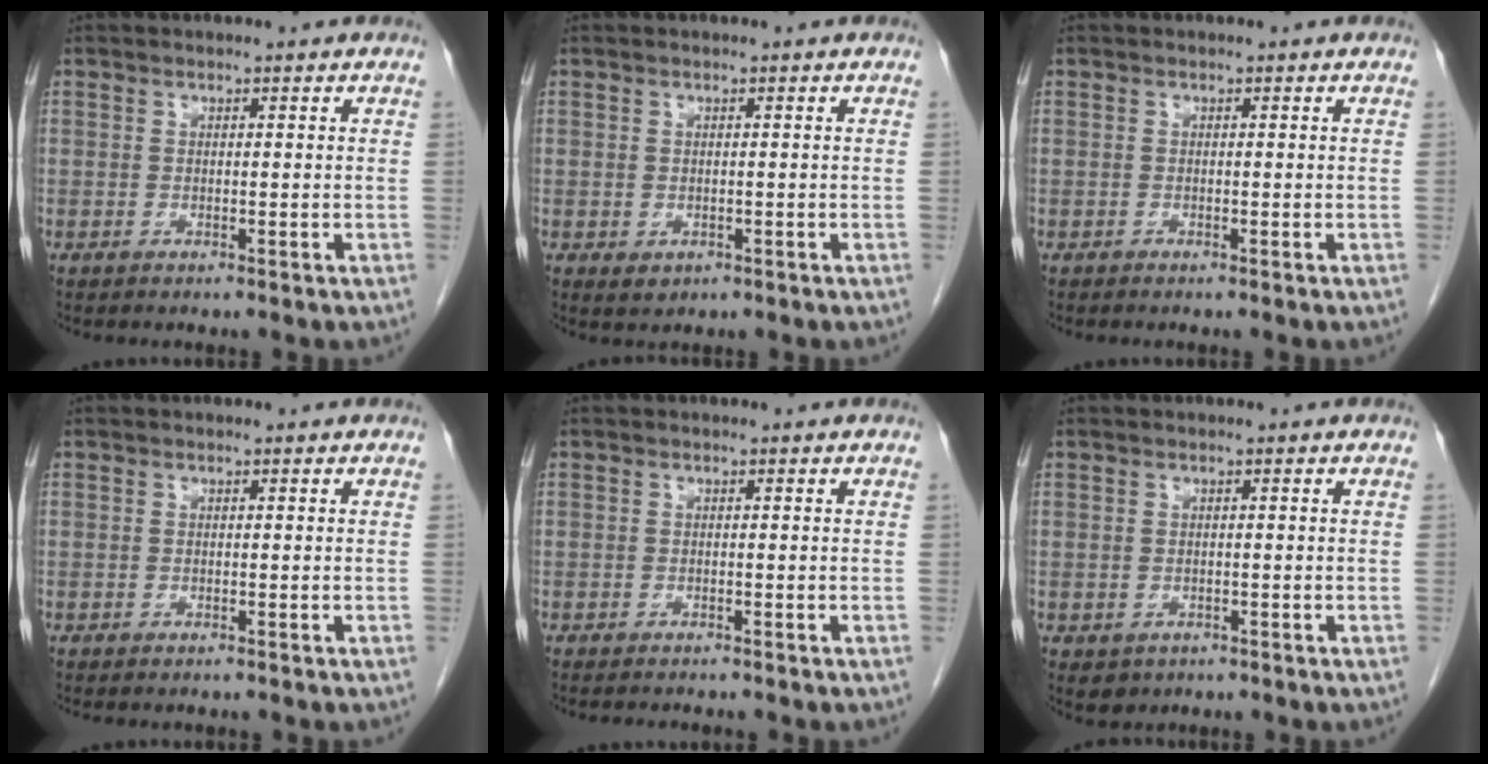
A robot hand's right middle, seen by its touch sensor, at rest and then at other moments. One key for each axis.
{"total": 1.3, "fx": -0.4, "fy": 1.1, "fz": 0.6, "tx": -0.010, "ty": 0.001, "tz": 0.004}
{"total": 0.0}
{"total": 1.6, "fx": -1.4, "fy": 0.5, "fz": 0.5, "tx": -0.011, "ty": -0.002, "tz": -0.016}
{"total": 3.5, "fx": -3.1, "fy": 0.7, "fz": 1.4, "tx": -0.017, "ty": -0.005, "tz": -0.038}
{"total": 2.0, "fx": -1.0, "fy": 1.7, "fz": 0.5, "tx": -0.006, "ty": 0.003, "tz": -0.006}